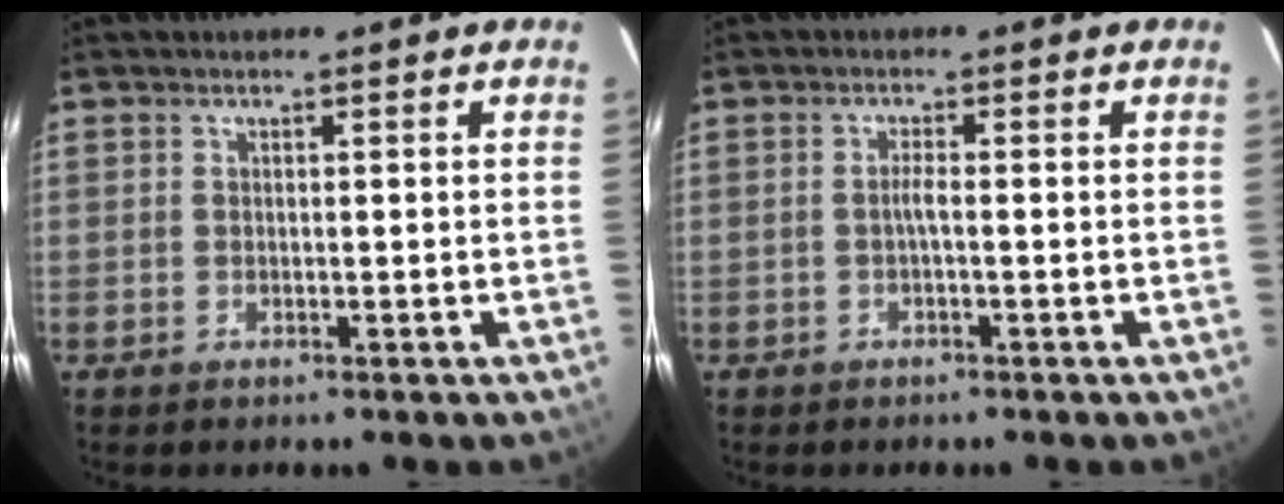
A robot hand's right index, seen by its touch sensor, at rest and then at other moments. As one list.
[{"total": 1.2, "force": [-0.5, -0.2, 1.1], "torque": [-0.019, 0.005, -0.010]}]